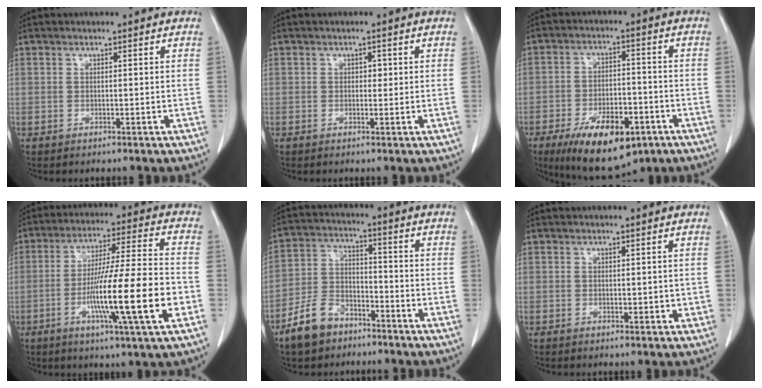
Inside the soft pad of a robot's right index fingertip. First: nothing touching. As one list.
[{"total": 1.1, "force": [0.2, 0.8, 0.8], "torque": [-0.006, 0.003, 0.000]}, {"total": 13.8, "force": [-7.7, 5.9, 9.9], "torque": [-0.165, -0.008, -0.114]}, {"total": 16.8, "force": [-4.9, 0.0, 16.1], "torque": [-0.279, -0.012, -0.085]}, {"total": 8.9, "force": [-6.3, 5.0, 3.8], "torque": [-0.092, 0.005, -0.120]}, {"total": 1.3, "force": [0.0, 0.9, 0.8], "torque": [-0.008, 0.001, 0.001]}]